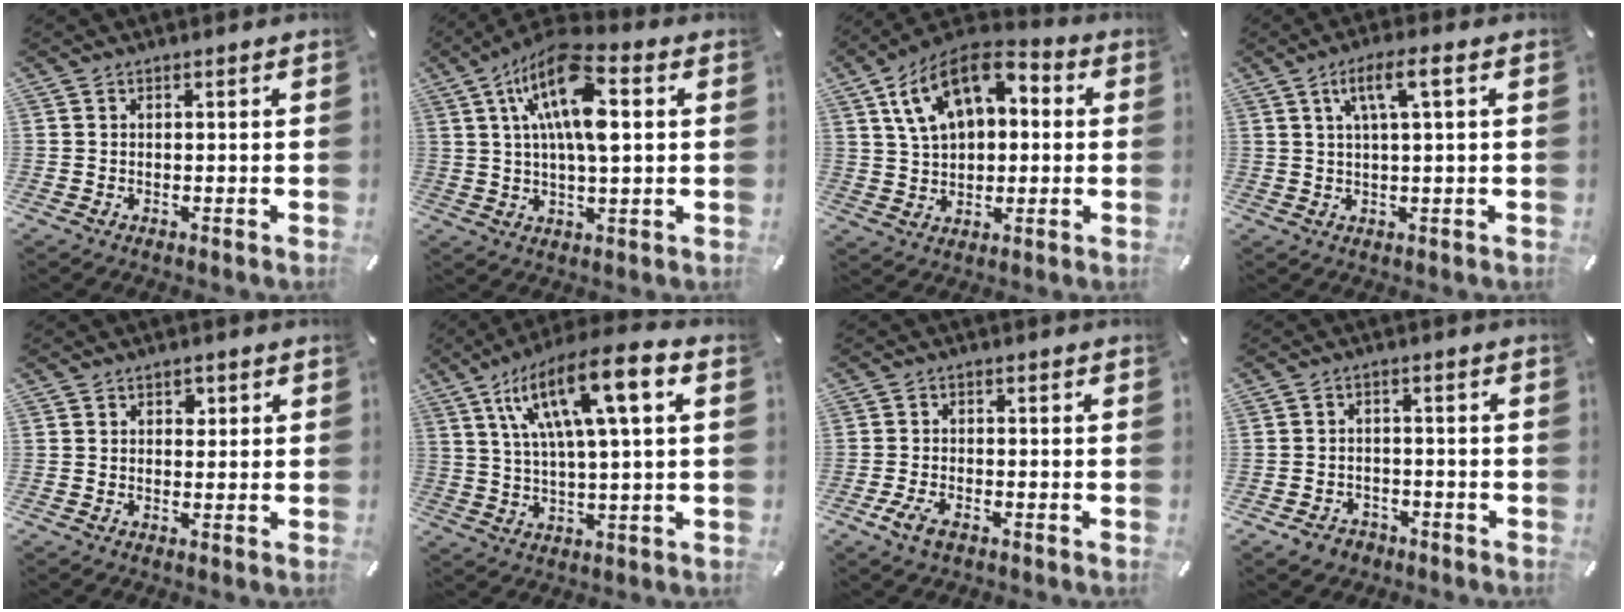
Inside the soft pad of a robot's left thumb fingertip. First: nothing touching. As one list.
[{"total": 15.5, "force": [4.6, 6.0, 13.5], "torque": [-0.278, -0.009, 0.074]}, {"total": 14.2, "force": [5.8, 9.4, 8.9], "torque": [-0.177, -0.006, 0.108]}, {"total": 6.6, "force": [2.1, 1.3, 6.1], "torque": [-0.121, 0.003, 0.034]}, {"total": 1.6, "force": [0.6, 1.4, 0.7], "torque": [0.001, -0.001, 0.005]}, {"total": 15.3, "force": [6.1, 3.5, 13.6], "torque": [-0.268, -0.006, 0.096]}, {"total": 4.0, "force": [-2.4, 1.9, 2.6], "torque": [-0.068, 0.002, -0.050]}, {"total": 3.9, "force": [-2.6, 2.7, 0.9], "torque": [-0.020, 0.011, -0.052]}]